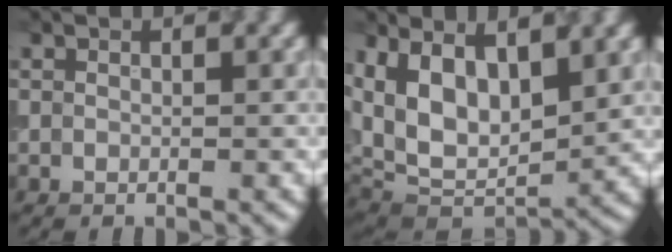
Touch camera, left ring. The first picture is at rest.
{"total": 12.1, "force": [3.0, 6.6, 9.7], "torque": [-0.182, -0.002, 0.057]}